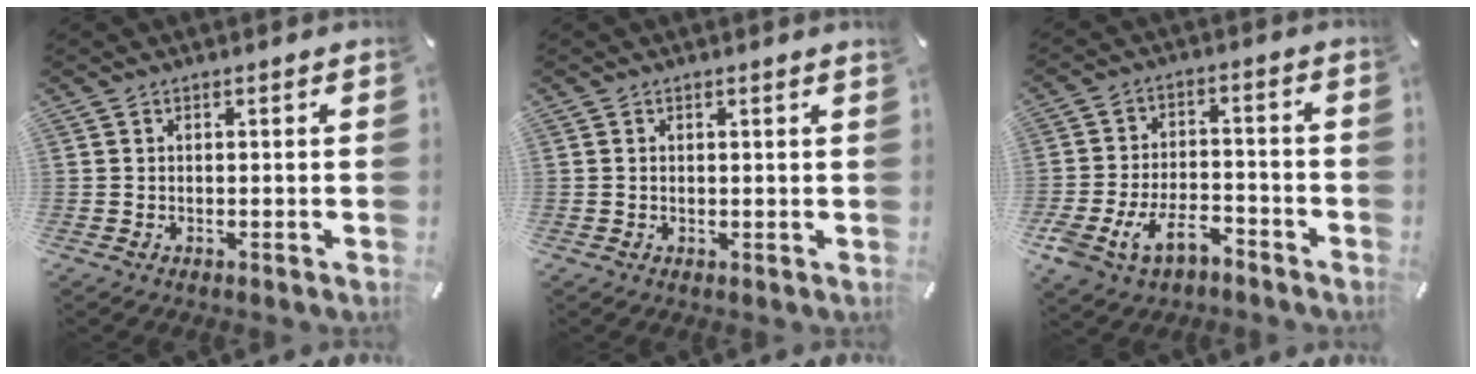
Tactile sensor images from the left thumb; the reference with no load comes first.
{"total": 0.6, "force": [0.3, 0.0, 0.6], "torque": [-0.010, -0.001, 0.005]}
{"total": 11.5, "force": [-6.3, 6.6, 7.1], "torque": [-0.141, 0.033, -0.112]}